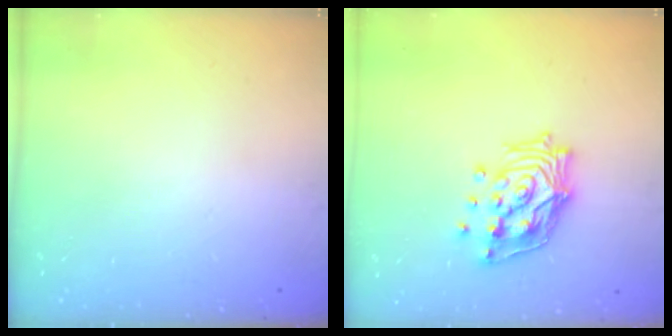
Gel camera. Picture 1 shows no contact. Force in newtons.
{"total": 14.8, "press": 14.7, "slide": 2.0}